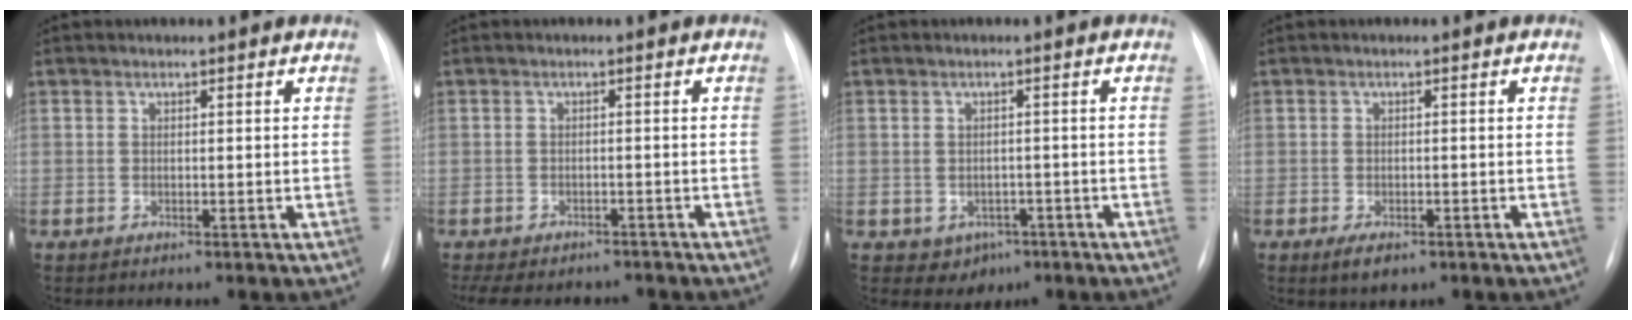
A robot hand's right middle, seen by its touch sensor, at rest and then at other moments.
{"total": 11.5, "force": [-9.8, 4.7, 3.8], "torque": [-0.082, 0.002, -0.123]}
{"total": 3.4, "force": [-1.6, 2.8, 1.1], "torque": [-0.011, 0.006, -0.010]}
{"total": 2.9, "force": [-1.7, 1.3, 1.9], "torque": [-0.037, -0.005, -0.019]}